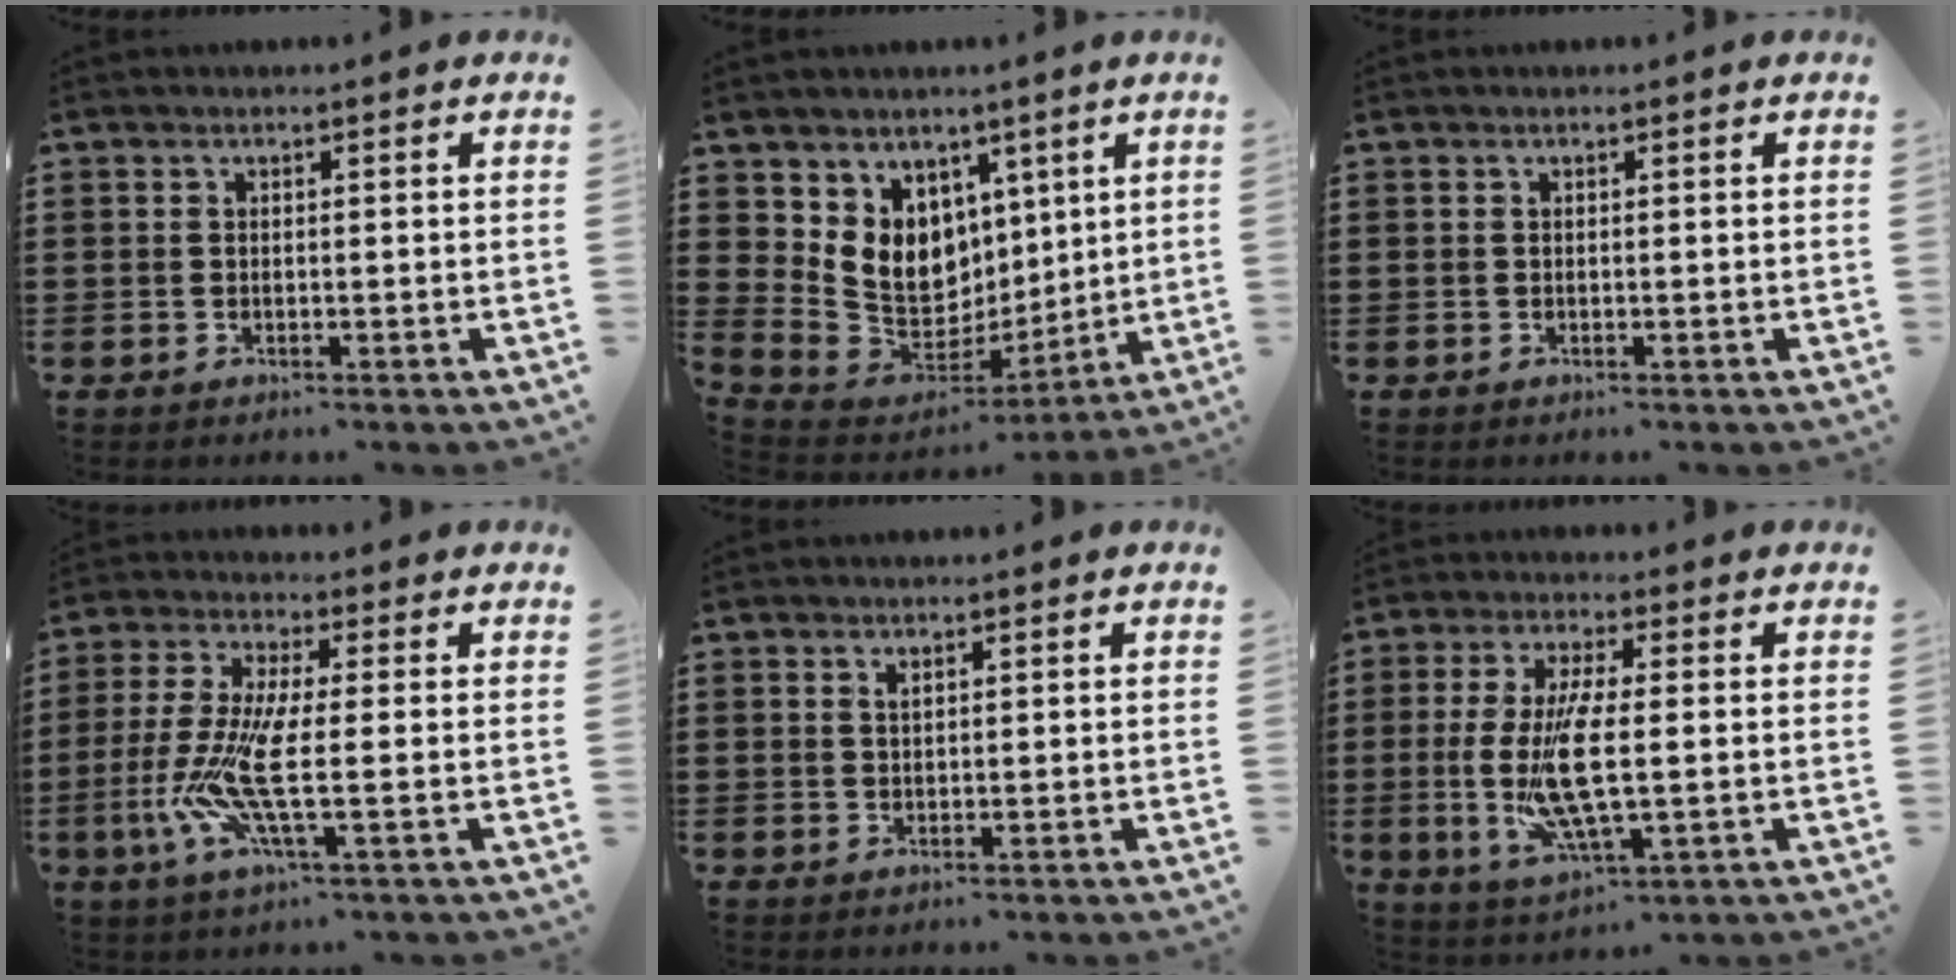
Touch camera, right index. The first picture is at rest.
{"total": 9.7, "force": [3.3, 8.7, 2.8], "torque": [-0.104, -0.042, 0.069]}
{"total": 0.0}
{"total": 10.2, "force": [-2.1, 2.0, 9.8], "torque": [-0.228, -0.028, -0.046]}
{"total": 0.7, "force": [0.4, 0.3, 0.5], "torque": [-0.011, 0.004, 0.008]}
{"total": 10.9, "force": [-0.9, 2.9, 10.5], "torque": [-0.221, -0.020, -0.017]}